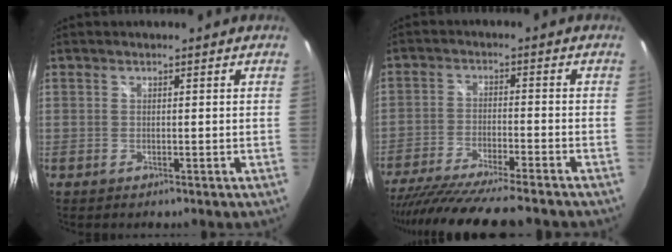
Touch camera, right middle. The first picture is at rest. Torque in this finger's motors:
{"motor_torque": [1.09, -1.05, 0.32, 0.09]}